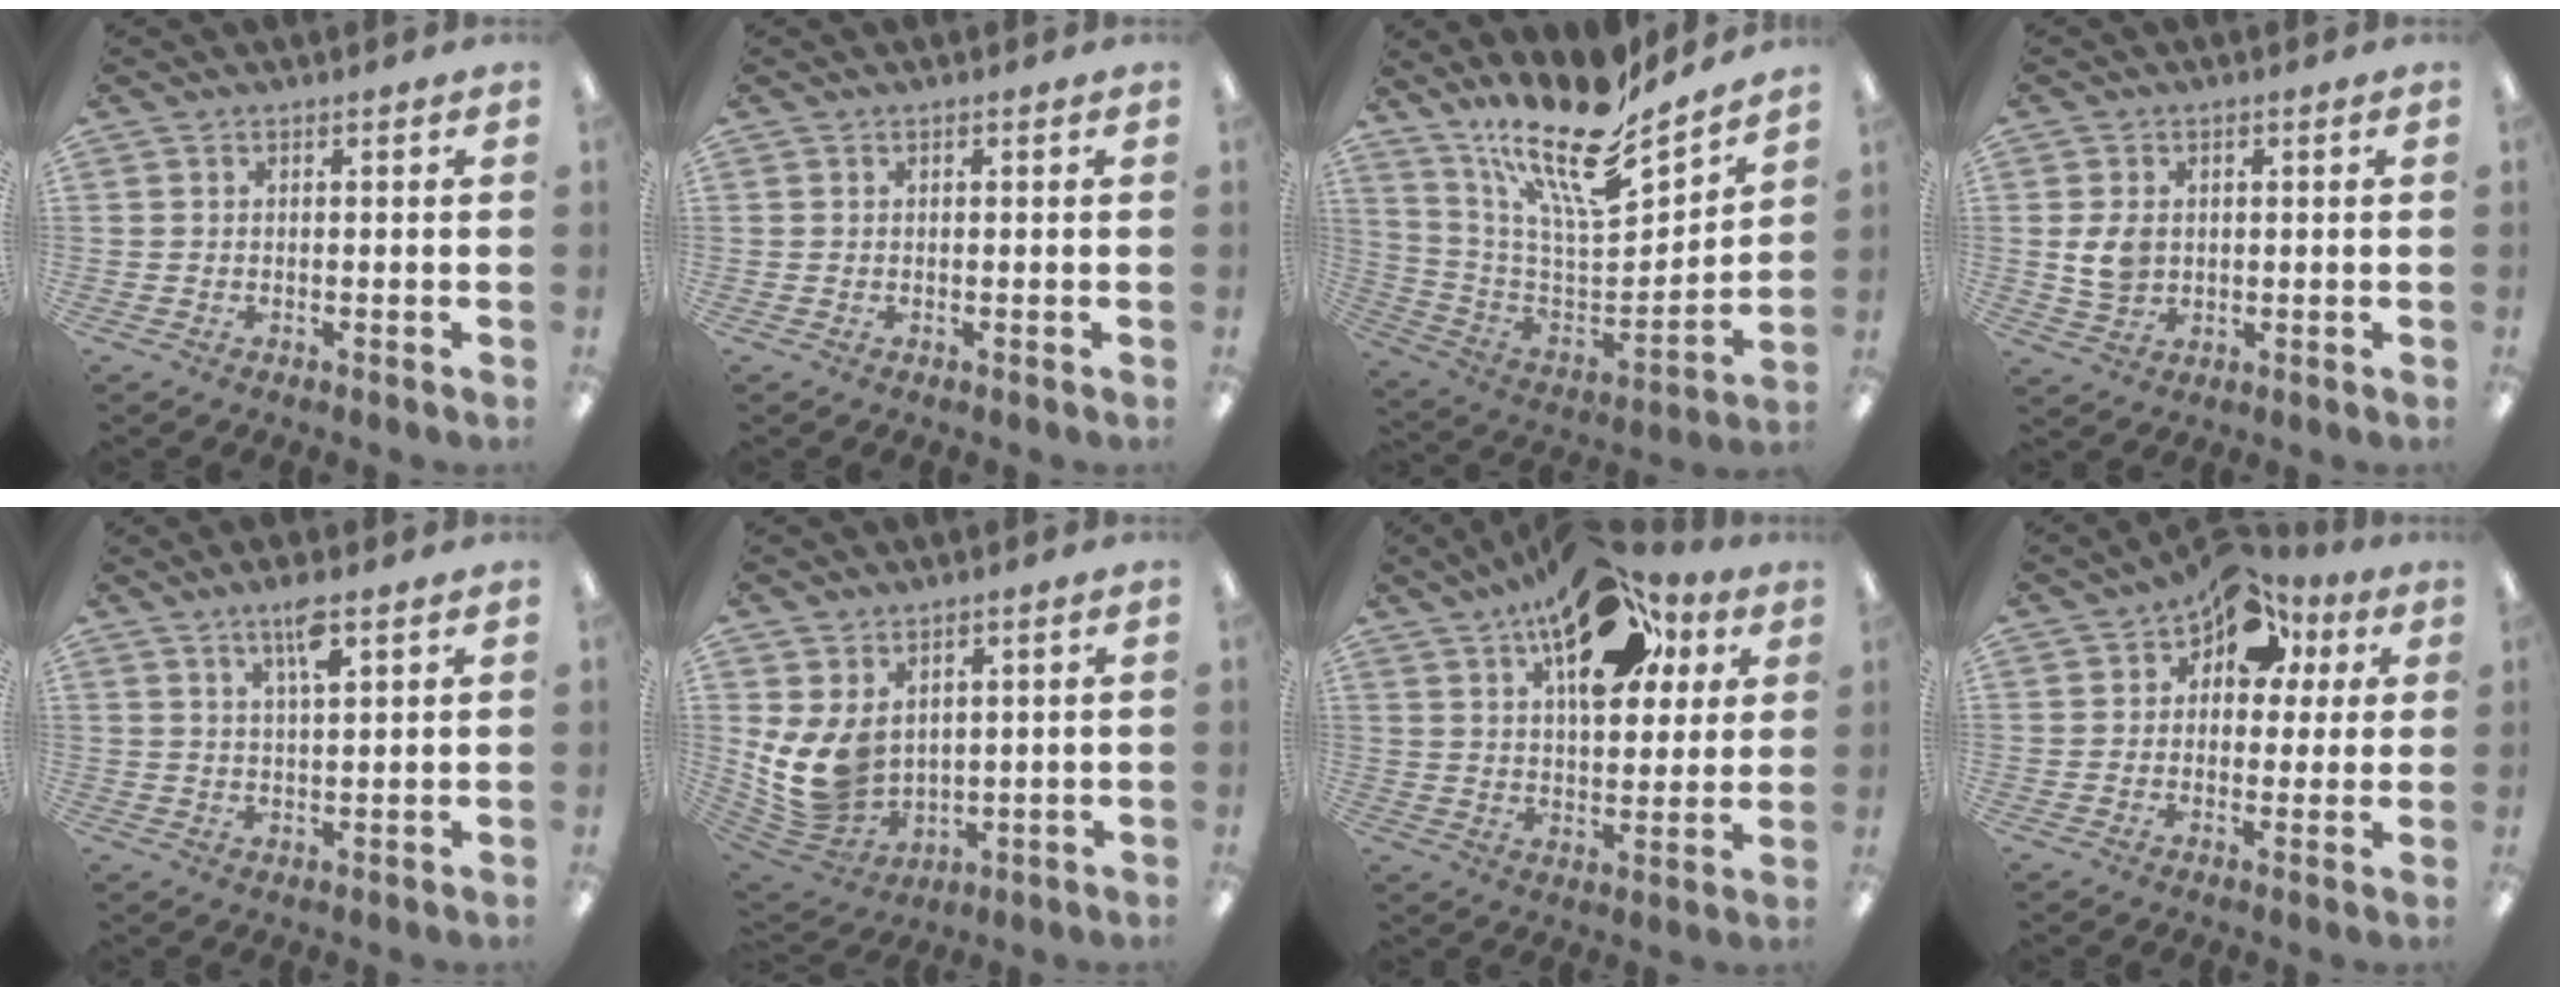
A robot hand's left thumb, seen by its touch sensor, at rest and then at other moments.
{"total": 0.0}
{"total": 21.0, "force": [16.3, 5.5, 12.1], "torque": [-0.217, -0.120, 0.278]}
{"total": 5.6, "force": [0.6, 4.3, 3.6], "torque": [-0.075, 0.000, 0.009]}
{"total": 5.7, "force": [3.9, 0.9, 4.1], "torque": [-0.075, -0.011, 0.063]}
{"total": 11.2, "force": [3.1, 8.3, 6.8], "torque": [-0.163, -0.030, 0.064]}
{"total": 21.3, "force": [11.9, 11.0, 14.0], "torque": [-0.196, -0.051, 0.196]}
{"total": 11.2, "force": [6.6, 7.2, 5.5], "torque": [-0.078, -0.033, 0.118]}